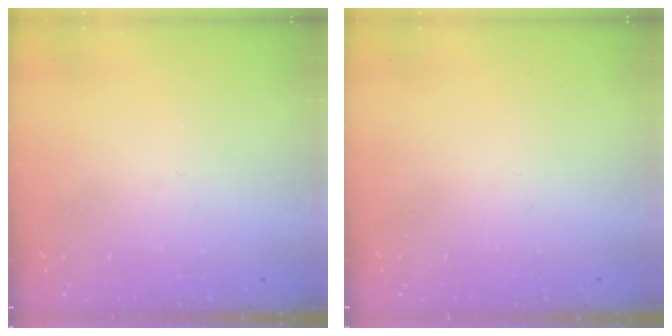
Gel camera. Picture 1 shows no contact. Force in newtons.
{"total": 1.5, "press": 1.5, "slide": 0.1}